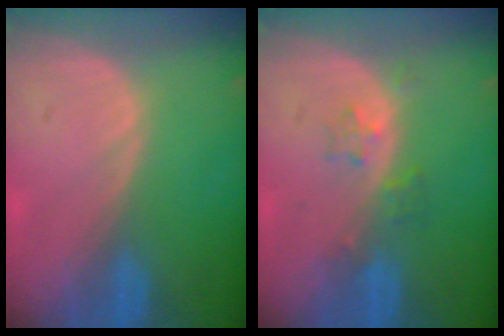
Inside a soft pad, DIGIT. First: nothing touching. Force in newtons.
{"total": 2.6, "press": 2.6, "slide": 0.2}